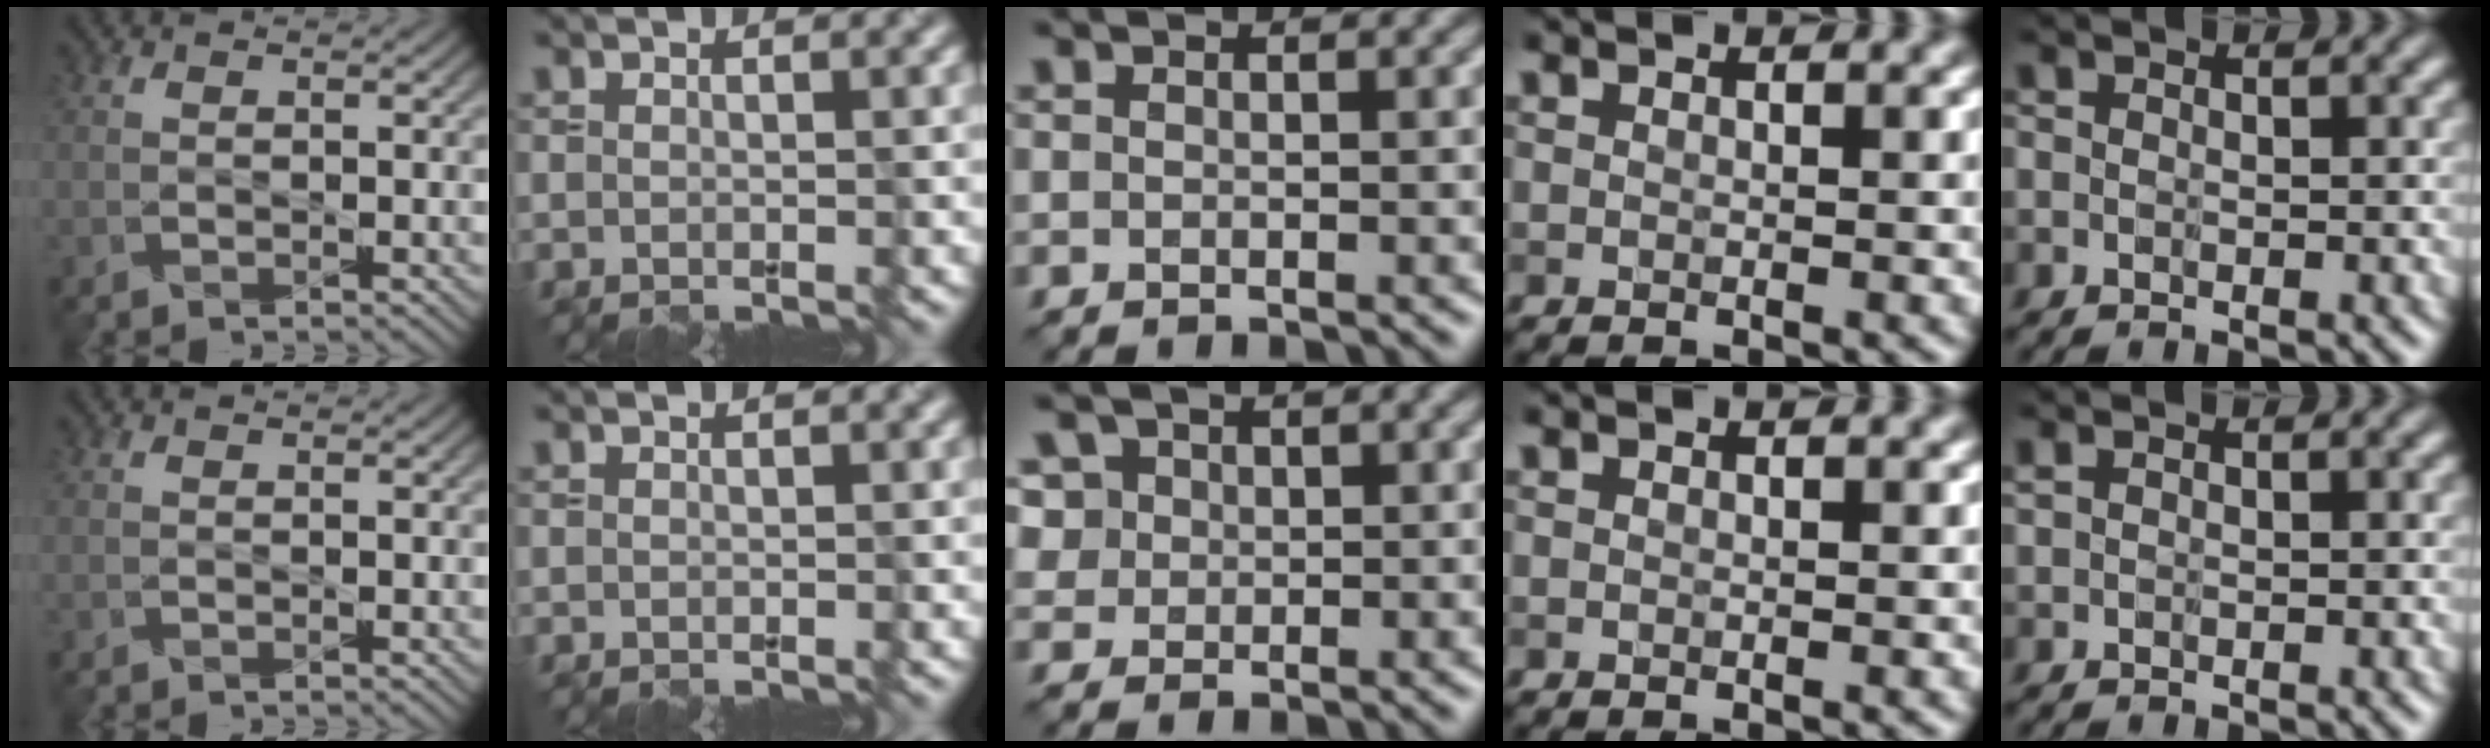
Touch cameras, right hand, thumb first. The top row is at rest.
{"middle": {"total": 4.9, "force": [2.4, 4.0, 1.6], "torque": [-0.041, 0.018, 0.029]}, "little": {"total": 0.6, "force": [0.1, -0.5, -0.2], "torque": [-0.003, -0.006, 0.013]}}